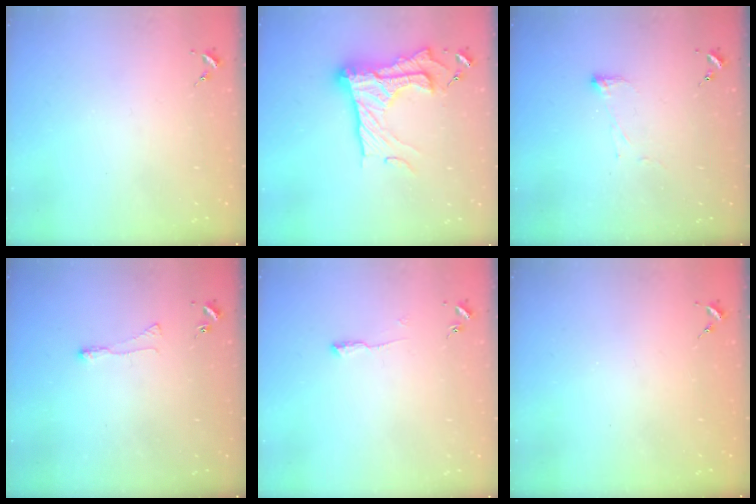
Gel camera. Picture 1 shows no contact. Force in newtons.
{"total": 24.2, "press": 24.1, "slide": 1.7}
{"total": 3.8, "press": 3.7, "slide": 0.9}
{"total": 3.0, "press": 2.9, "slide": 0.6}
{"total": 6.2, "press": 6.2, "slide": 0.6}
{"total": 0.8, "press": 0.8, "slide": 0.0}